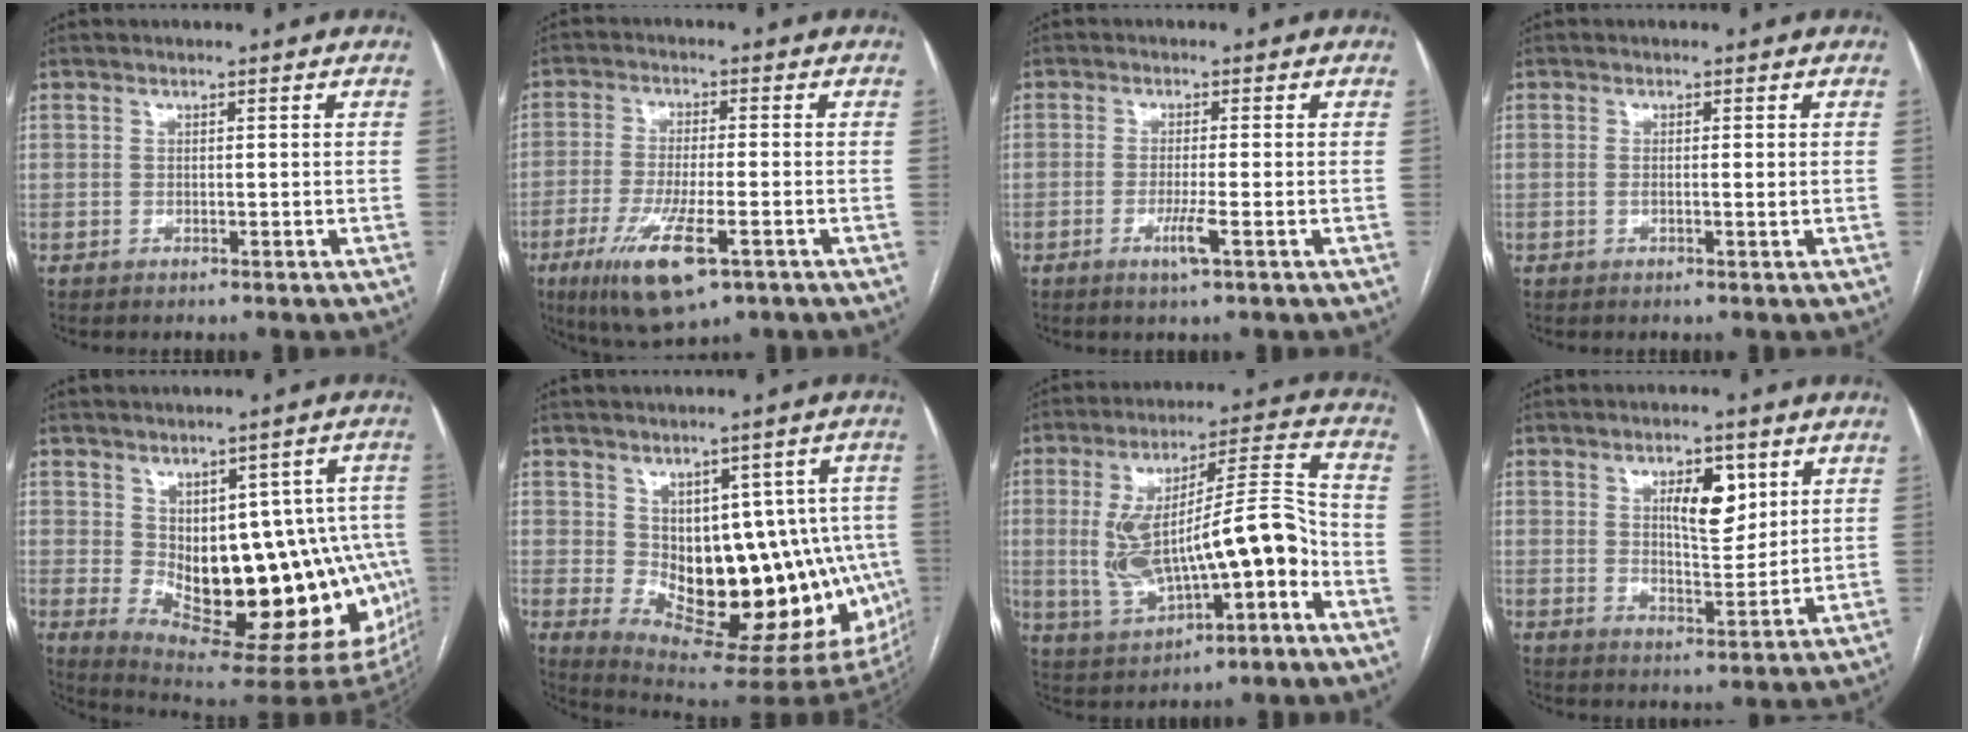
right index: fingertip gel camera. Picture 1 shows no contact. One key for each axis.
{"total": 11.3, "fx": -5.4, "fy": 2.5, "fz": 9.5, "tx": -0.181, "ty": -0.028, "tz": -0.087}
{"total": 3.2, "fx": -1.3, "fy": -0.3, "fz": 2.9, "tx": -0.057, "ty": -0.009, "tz": -0.025}
{"total": 1.2, "fx": 0.0, "fy": 0.1, "fz": 1.2, "tx": -0.026, "ty": -0.001, "tz": 0.000}
{"total": 21.8, "fx": -2.9, "fy": 9.4, "fz": 19.5, "tx": -0.179, "ty": 0.013, "tz": -0.010}
{"total": 19.6, "fx": -2.1, "fy": 9.1, "fz": 17.2, "tx": -0.163, "ty": 0.017, "tz": 0.003}
{"total": 17.2, "fx": -3.4, "fy": 4.5, "fz": 16.2, "tx": -0.293, "ty": 0.028, "tz": -0.039}
{"total": 7.4, "fx": 3.0, "fy": 2.8, "fz": 6.2, "tx": -0.100, "ty": 0.000, "tz": 0.052}